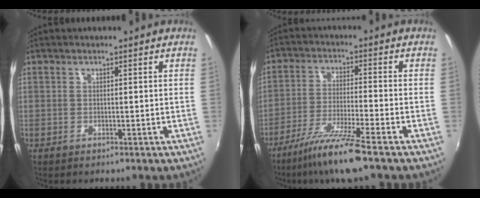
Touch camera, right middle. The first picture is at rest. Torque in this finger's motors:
{"motor_torque": [0.78, -0.74, 0.42, 0.15]}